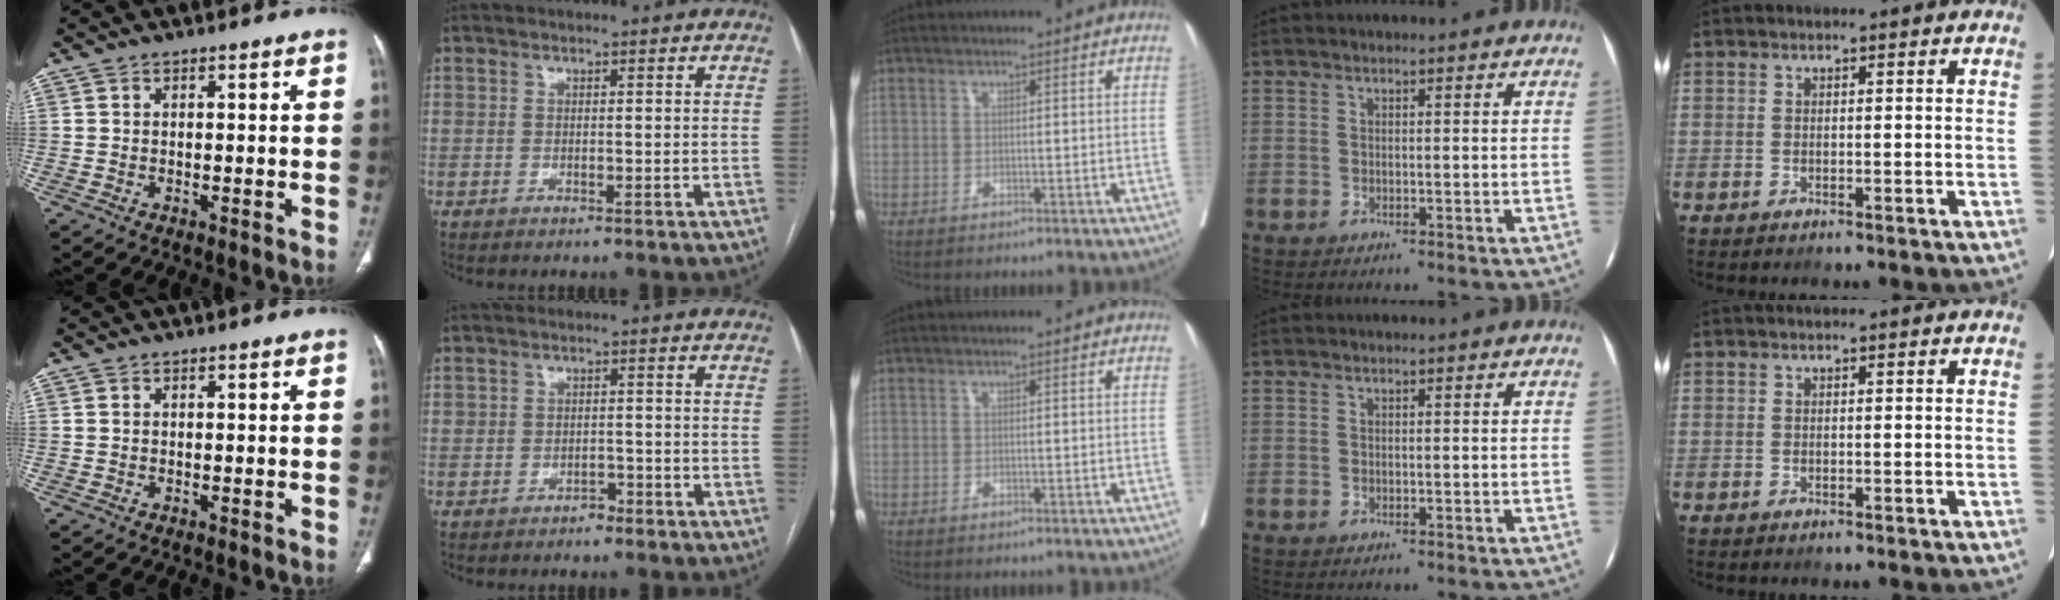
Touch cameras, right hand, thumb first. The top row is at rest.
{"index": {"total": 1.6, "force": [-1.1, 1.0, 0.5], "torque": [-0.009, 0.003, -0.018]}}